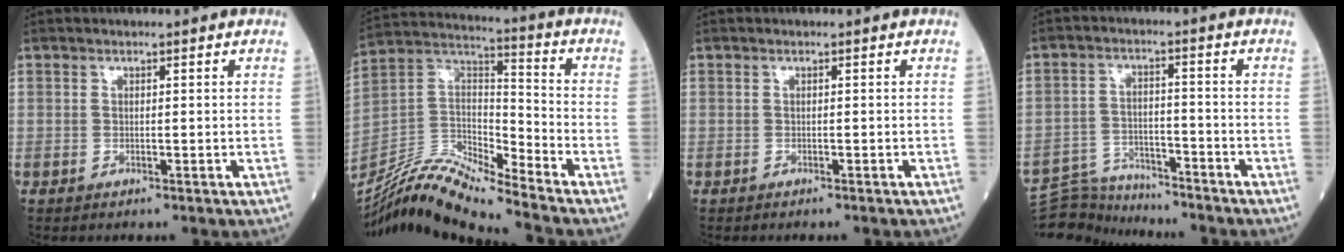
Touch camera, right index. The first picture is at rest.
{"total": 15.9, "force": [-14.8, -0.7, 5.6], "torque": [-0.109, 0.027, -0.283]}
{"total": 1.3, "force": [-1.2, -0.1, 0.5], "torque": [-0.006, 0.003, -0.015]}
{"total": 7.6, "force": [-7.4, 0.8, -1.3], "torque": [0.017, 0.017, -0.133]}